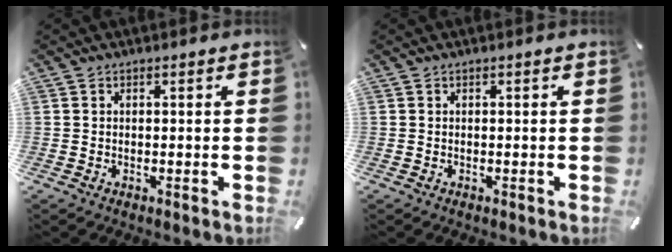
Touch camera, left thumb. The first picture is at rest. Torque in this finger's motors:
{"motor_torque": [-0.11, -0.11, 0.02, 0.02, 0.00]}